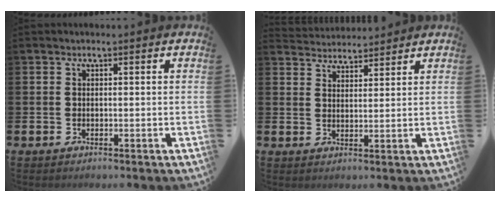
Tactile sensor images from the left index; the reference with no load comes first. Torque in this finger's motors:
{"motor_torque": [-1.27, -0.45, -0.96, -0.09]}